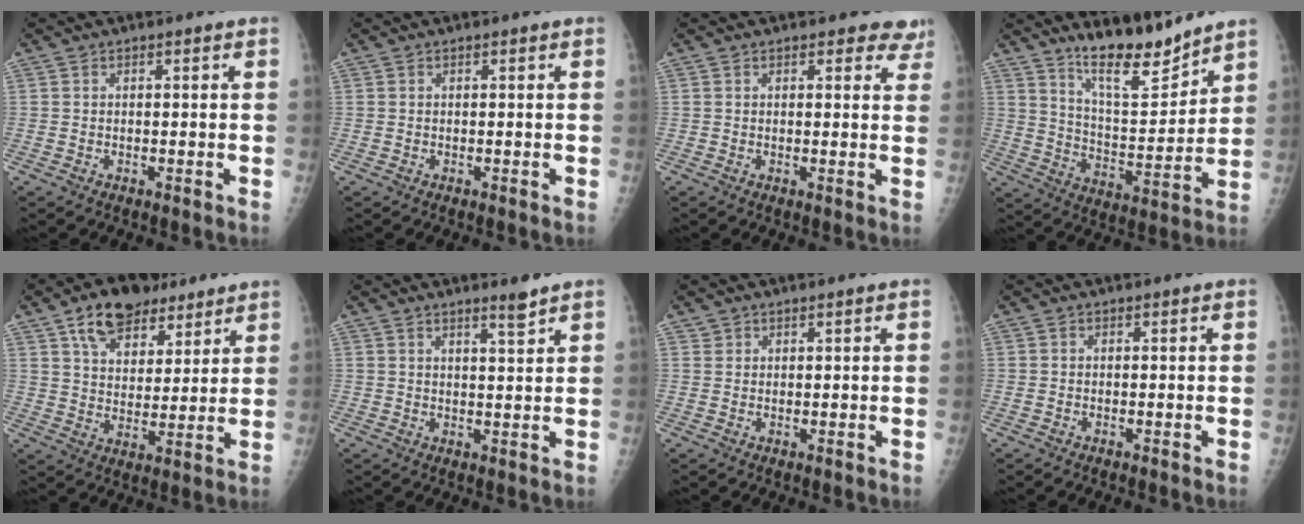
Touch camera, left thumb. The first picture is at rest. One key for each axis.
{"total": 0.0}
{"total": 4.1, "fx": 3.4, "fy": 2.0, "fz": 1.2, "tx": 0.021, "ty": -0.014, "tz": 0.022}
{"total": 12.0, "fx": 10.3, "fy": 2.4, "fz": 5.6, "tx": -0.070, "ty": -0.083, "tz": 0.182}
{"total": 12.8, "fx": 7.9, "fy": 7.8, "fz": 6.4, "tx": -0.070, "ty": -0.025, "tz": 0.133}
{"total": 3.0, "fx": 2.4, "fy": -0.2, "fz": 1.8, "tx": -0.027, "ty": -0.023, "tz": 0.040}
{"total": 0.9, "fx": 0.8, "fy": 0.3, "fz": -0.3, "tx": 0.017, "ty": -0.004, "tz": 0.012}
{"total": 0.0}